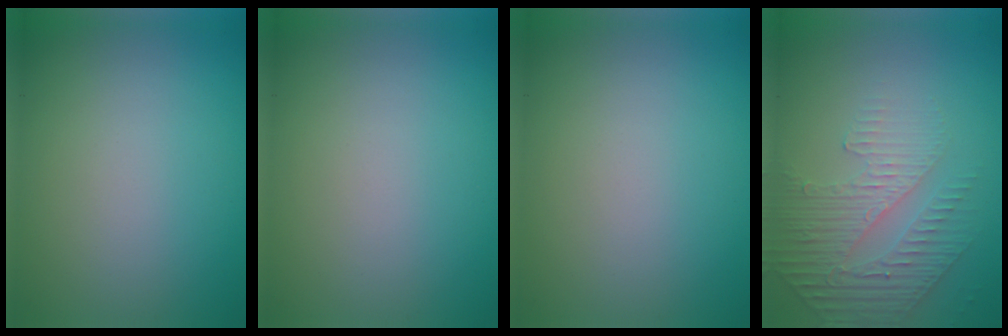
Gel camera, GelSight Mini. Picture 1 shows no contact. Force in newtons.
{"total": 0.0}
{"total": 0.0}
{"total": 4.8, "press": 3.1, "slide": 3.7}